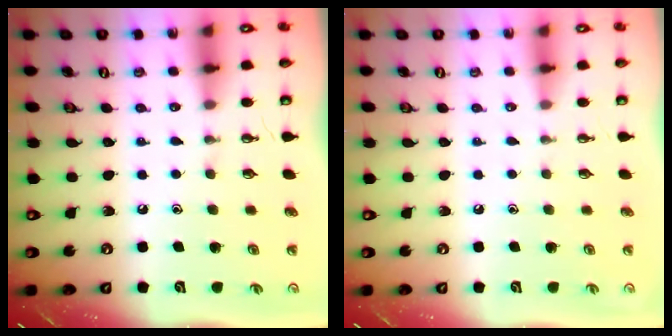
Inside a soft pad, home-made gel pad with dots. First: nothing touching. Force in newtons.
{"total": 0.0}